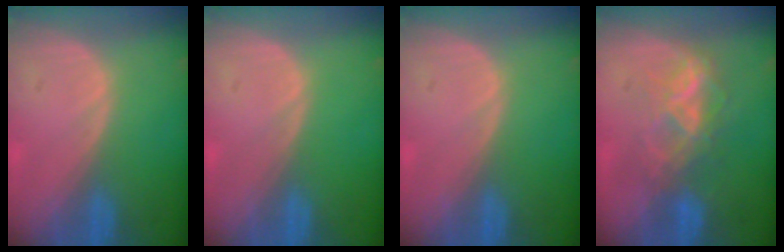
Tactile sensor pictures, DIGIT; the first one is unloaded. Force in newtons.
{"total": 0.0}
{"total": 0.0}
{"total": 5.9, "press": 5.9, "slide": 0.8}